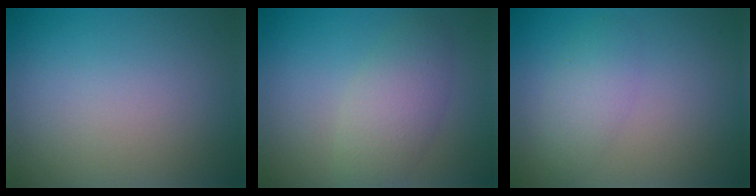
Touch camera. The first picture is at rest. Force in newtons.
{"total": 3.7, "press": 3.7, "slide": 0.2}
{"total": 2.4, "press": 2.4, "slide": 0.2}